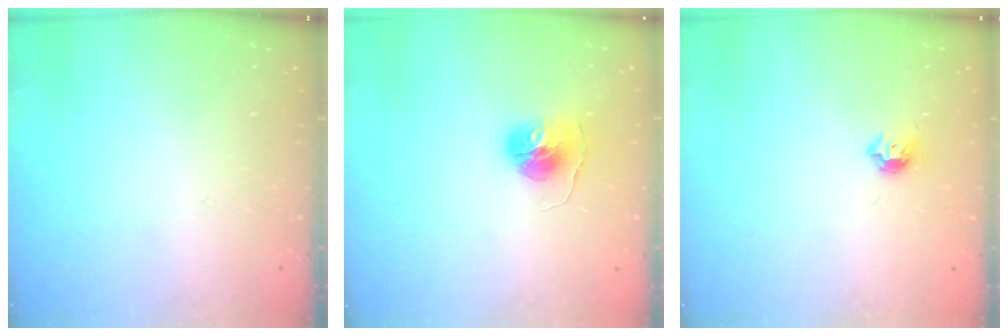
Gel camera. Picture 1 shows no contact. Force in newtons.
{"total": 7.7, "press": 7.6, "slide": 0.6}
{"total": 5.3, "press": 5.2, "slide": 1.2}